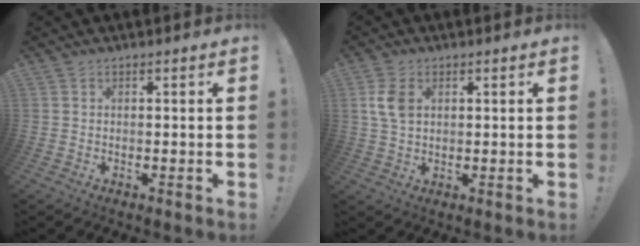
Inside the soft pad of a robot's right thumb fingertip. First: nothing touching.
{"total": 6.2, "force": [1.9, 4.1, 4.3], "torque": [-0.090, 0.001, 0.035]}